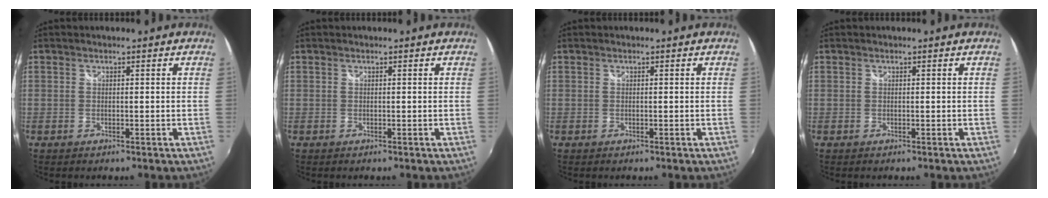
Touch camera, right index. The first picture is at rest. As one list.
[{"total": 0.0}, {"total": 0.0}, {"total": 0.0}]